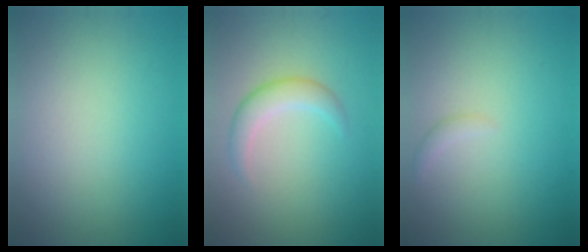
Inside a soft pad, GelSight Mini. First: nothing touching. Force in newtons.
{"total": 2.4, "press": 2.4, "slide": 0.2}
{"total": 0.7, "press": 0.7, "slide": 0.1}